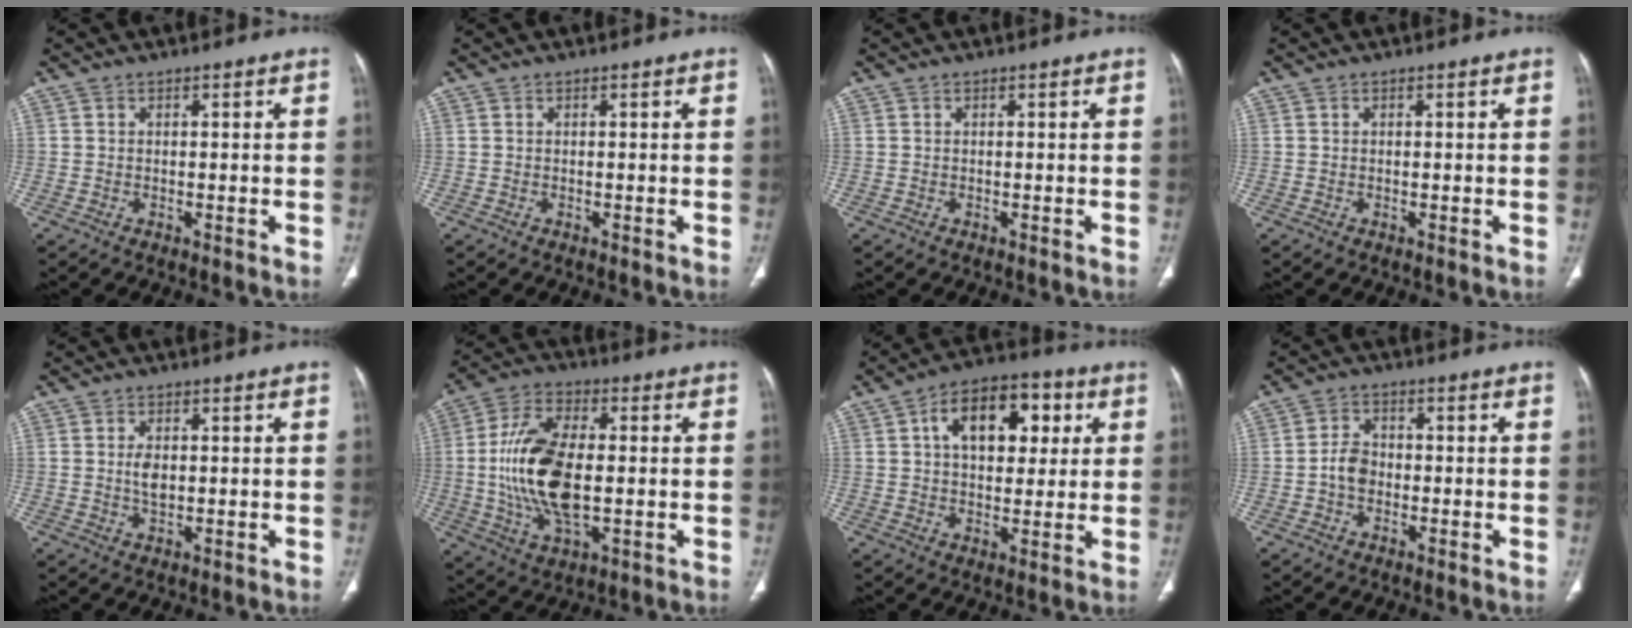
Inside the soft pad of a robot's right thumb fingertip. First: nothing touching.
{"total": 0.0}
{"total": 0.0}
{"total": 0.0}
{"total": 3.2, "force": [0.3, 1.8, 2.6], "torque": [-0.046, -0.003, 0.006]}
{"total": 18.9, "force": [0.0, 9.9, 16.1], "torque": [-0.320, 0.003, 0.005]}
{"total": 14.5, "force": [4.2, 8.7, 10.9], "torque": [-0.132, 0.012, 0.061]}
{"total": 4.0, "force": [-1.0, 3.0, 2.5], "torque": [-0.036, 0.014, -0.025]}